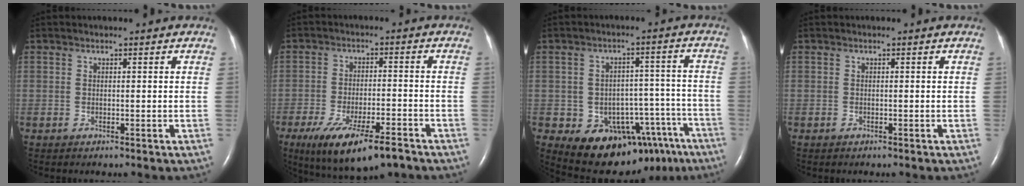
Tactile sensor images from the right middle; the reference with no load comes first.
{"total": 12.9, "force": [-8.7, 3.3, 8.9], "torque": [-0.148, -0.021, -0.140]}
{"total": 14.6, "force": [-9.2, 8.8, 7.1], "torque": [-0.069, 0.045, -0.117]}
{"total": 0.0}